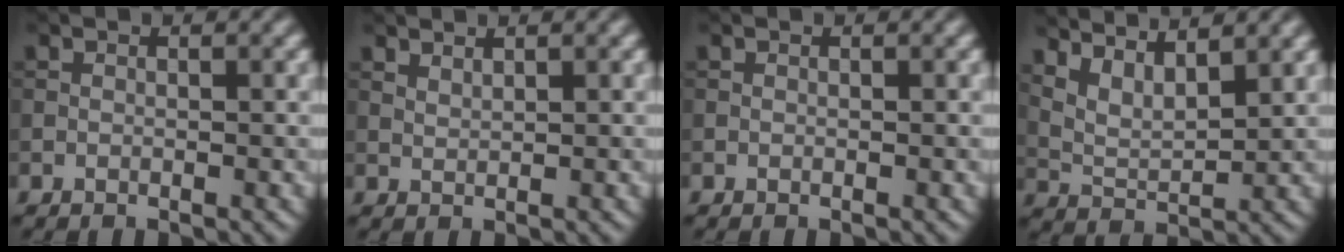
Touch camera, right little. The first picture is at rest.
{"total": 1.0, "force": [0.9, 0.2, 0.3], "torque": [-0.008, -0.002, 0.020]}
{"total": 0.0}
{"total": 4.3, "force": [3.4, 1.2, 2.4], "torque": [-0.058, -0.003, 0.067]}